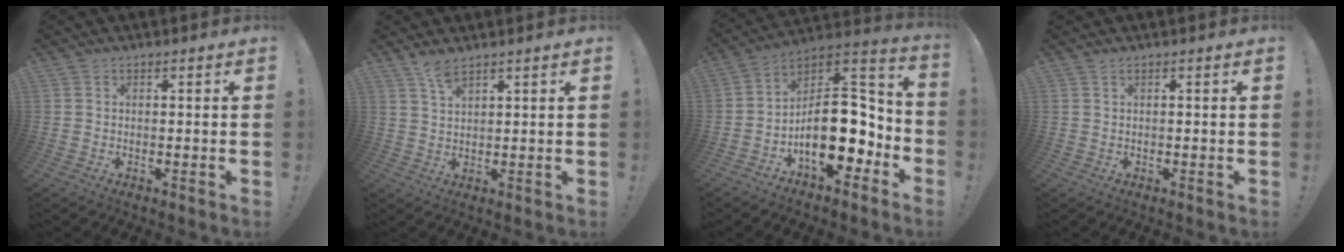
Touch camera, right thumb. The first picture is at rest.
{"total": 4.2, "force": [3.2, 0.9, 2.5], "torque": [-0.048, -0.019, 0.056]}
{"total": 19.9, "force": [-4.3, 11.7, 15.5], "torque": [-0.233, 0.016, -0.059]}
{"total": 0.6, "force": [0.3, -0.2, 0.4], "torque": [-0.016, 0.003, 0.006]}